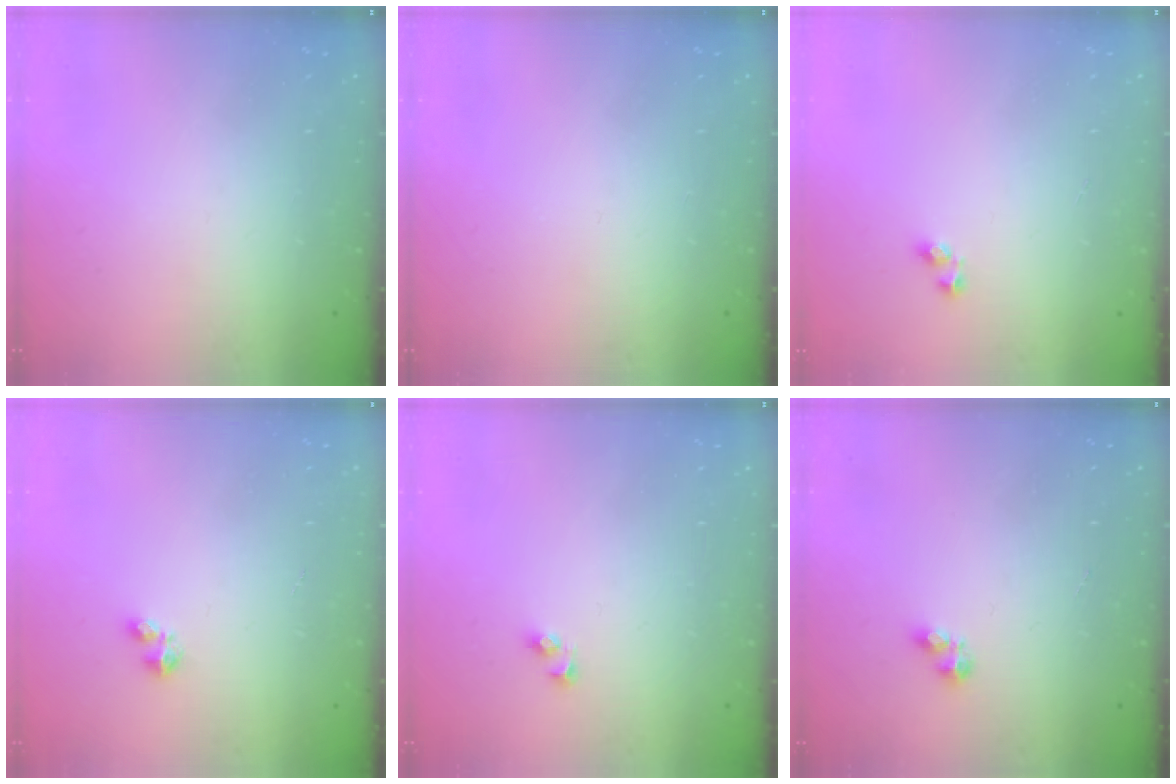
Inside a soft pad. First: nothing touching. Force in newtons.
{"total": 0.0}
{"total": 2.2, "press": 1.9, "slide": 1.1}
{"total": 2.4, "press": 2.4, "slide": 0.5}
{"total": 2.3, "press": 2.3, "slide": 0.2}
{"total": 3.0, "press": 2.9, "slide": 0.5}